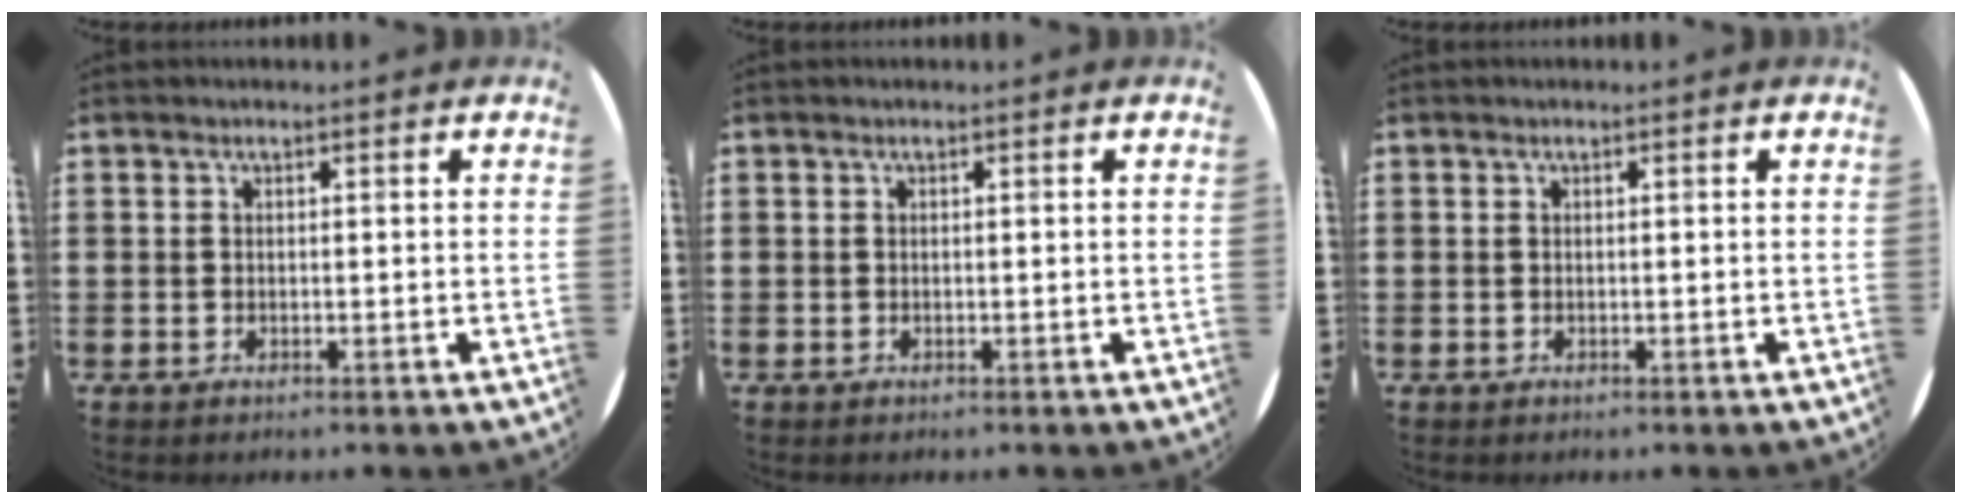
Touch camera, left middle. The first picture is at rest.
{"total": 0.0}
{"total": 0.0}